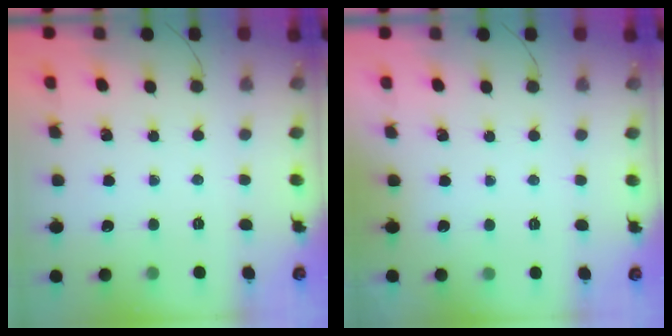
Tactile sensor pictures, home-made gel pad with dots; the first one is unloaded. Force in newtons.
{"total": 1.9, "press": 1.9, "slide": 0.3}